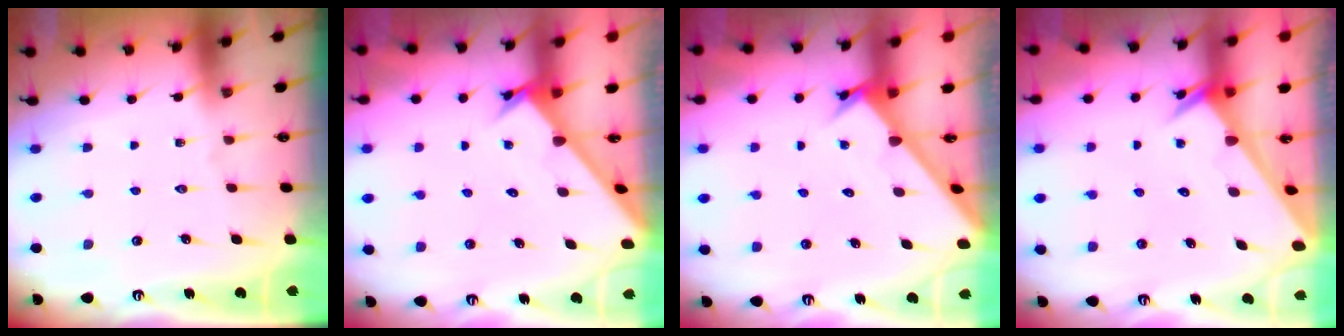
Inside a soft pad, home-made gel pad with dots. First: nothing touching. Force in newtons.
{"total": 2.7, "press": 2.7, "slide": 0.3}
{"total": 2.6, "press": 2.6, "slide": 0.3}
{"total": 2.3, "press": 2.3, "slide": 0.1}